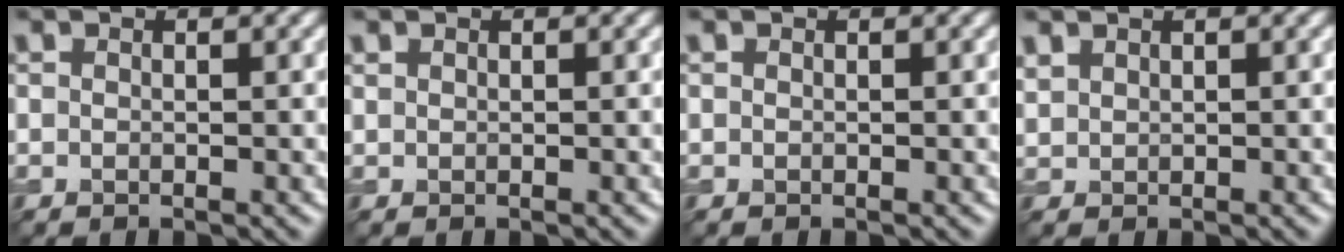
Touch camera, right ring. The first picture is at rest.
{"total": 0.0}
{"total": 0.0}
{"total": 0.9, "force": [0.8, 0.3, 0.1], "torque": [-0.008, 0.001, 0.023]}